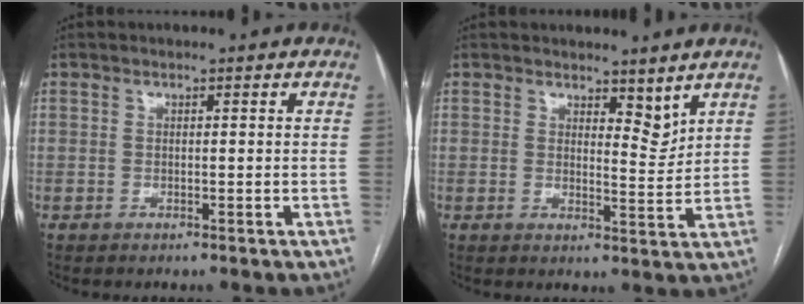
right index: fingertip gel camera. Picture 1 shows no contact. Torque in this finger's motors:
{"motor_torque": [-0.07, 0.06, 0.01, 0.00]}